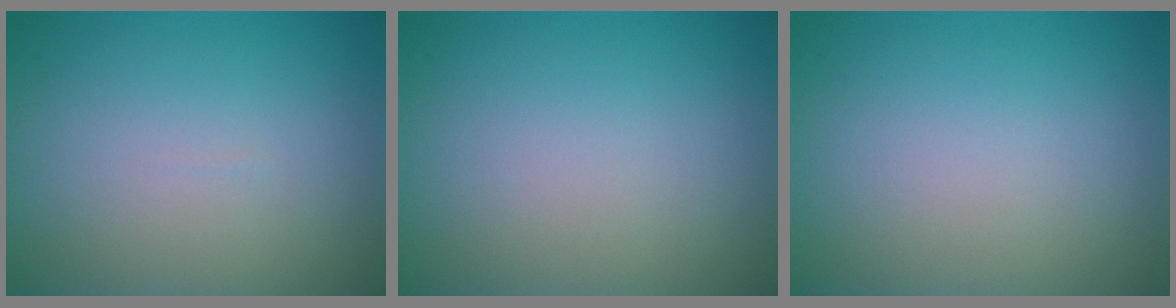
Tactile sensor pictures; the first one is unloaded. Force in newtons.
{"total": 0.0}
{"total": 0.0}